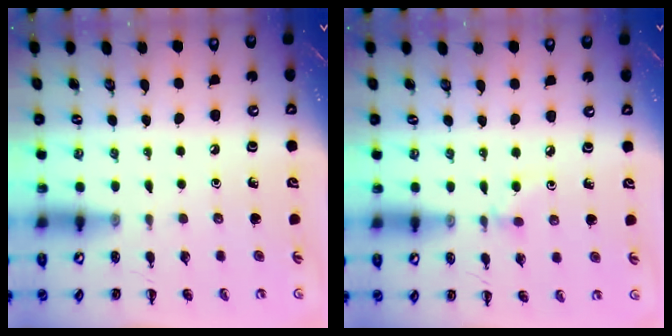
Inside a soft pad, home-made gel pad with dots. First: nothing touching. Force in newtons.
{"total": 3.2, "press": 3.1, "slide": 1.0}